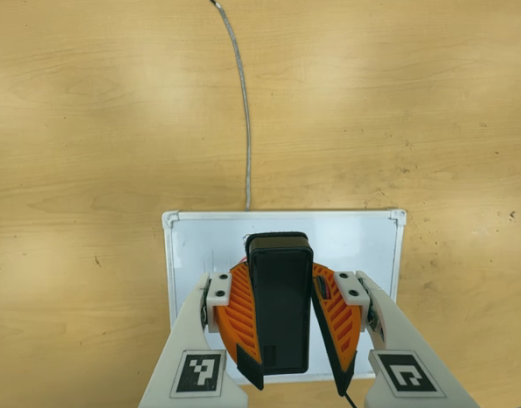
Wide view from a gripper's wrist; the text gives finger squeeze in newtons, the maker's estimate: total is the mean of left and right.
{"total": 9.7, "left": 9.6, "right": 9.9}